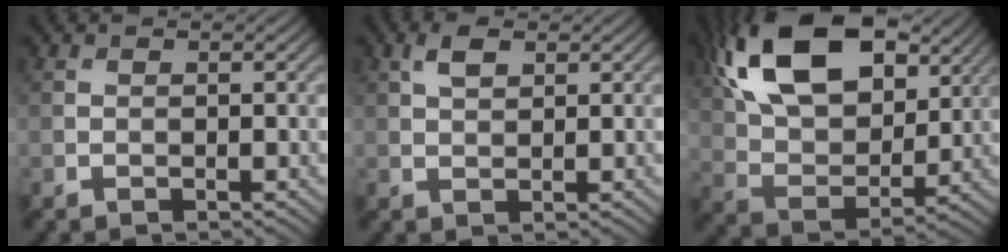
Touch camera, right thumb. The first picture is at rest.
{"total": 2.5, "force": [1.3, 1.2, 1.8], "torque": [-0.040, 0.005, 0.024]}
{"total": 18.1, "force": [8.8, 9.9, 12.4], "torque": [-0.253, 0.022, 0.136]}